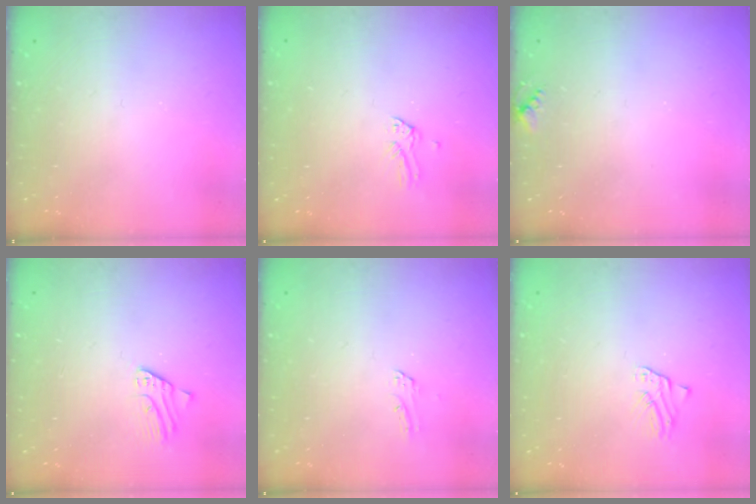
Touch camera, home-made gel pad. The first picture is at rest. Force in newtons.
{"total": 0.0}
{"total": 3.9, "press": 3.9, "slide": 0.5}
{"total": 1.9, "press": 1.9, "slide": 0.1}
{"total": 1.5, "press": 1.4, "slide": 0.1}
{"total": 1.5, "press": 1.5, "slide": 0.1}